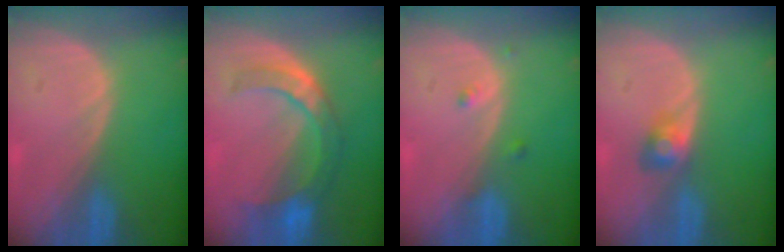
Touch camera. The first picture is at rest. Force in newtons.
{"total": 7.5, "press": 7.2, "slide": 1.8}
{"total": 1.3, "press": 1.3, "slide": 0.0}
{"total": 2.7, "press": 2.7, "slide": 0.3}